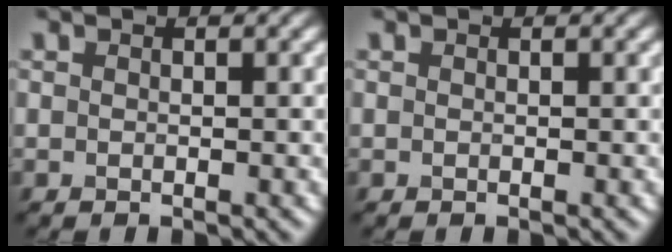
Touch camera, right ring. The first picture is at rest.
{"total": 0.0}